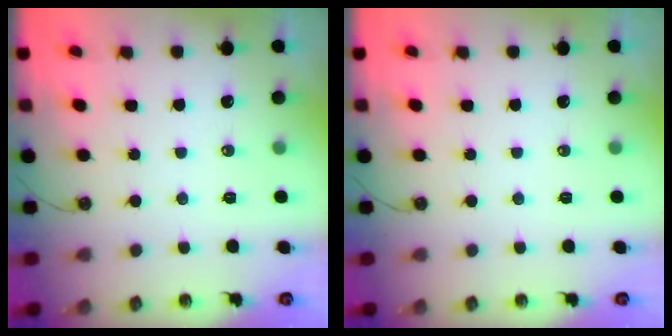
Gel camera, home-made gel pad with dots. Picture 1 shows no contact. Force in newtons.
{"total": 0.0}